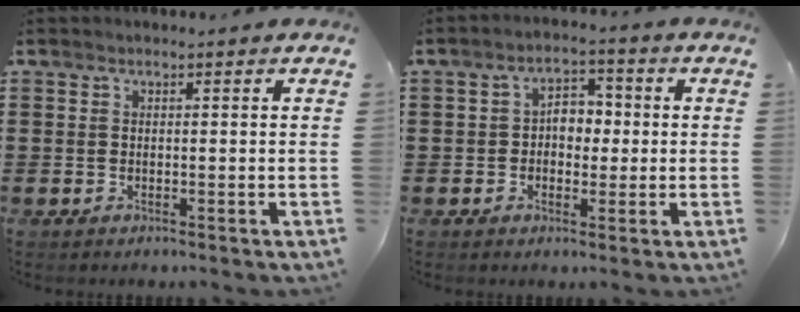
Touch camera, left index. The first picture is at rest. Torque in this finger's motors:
{"motor_torque": [0.19, 0.02, 0.18, 0.03]}